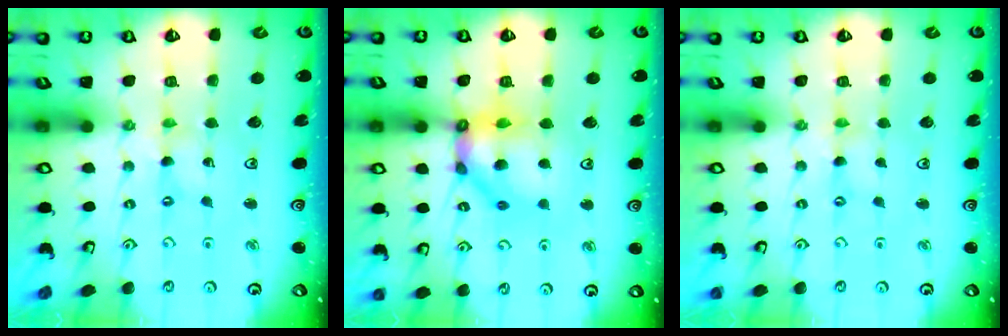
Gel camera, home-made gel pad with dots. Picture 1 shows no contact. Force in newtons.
{"total": 13.8, "press": 13.7, "slide": 1.7}
{"total": 1.7, "press": 1.7, "slide": 0.3}